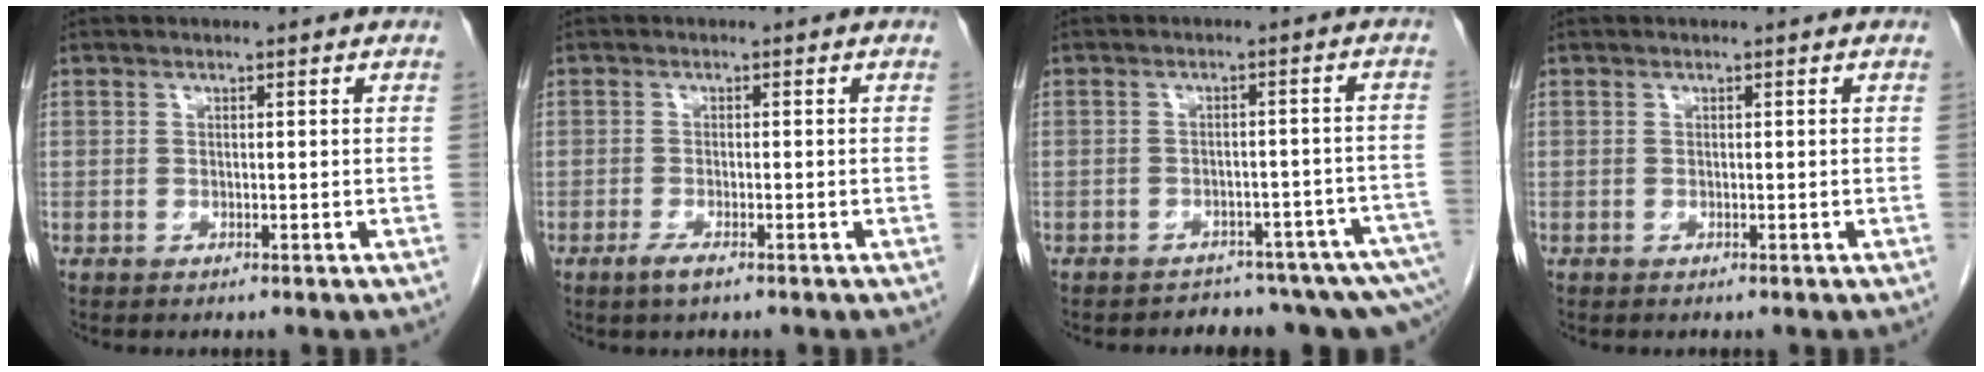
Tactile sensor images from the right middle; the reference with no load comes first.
{"total": 1.9, "force": [-1.3, 0.2, 1.4], "torque": [-0.032, -0.003, -0.025]}
{"total": 11.8, "force": [-11.1, 2.1, 3.4], "torque": [-0.011, 0.031, -0.121]}
{"total": 0.0}